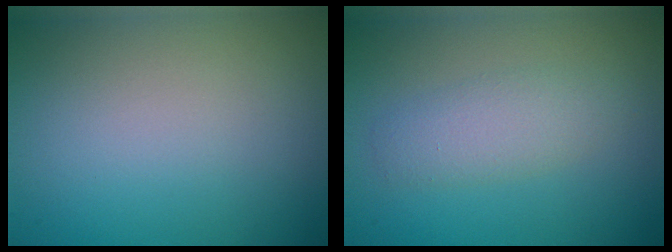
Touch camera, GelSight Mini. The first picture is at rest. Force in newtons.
{"total": 2.7, "press": 2.7, "slide": 0.2}